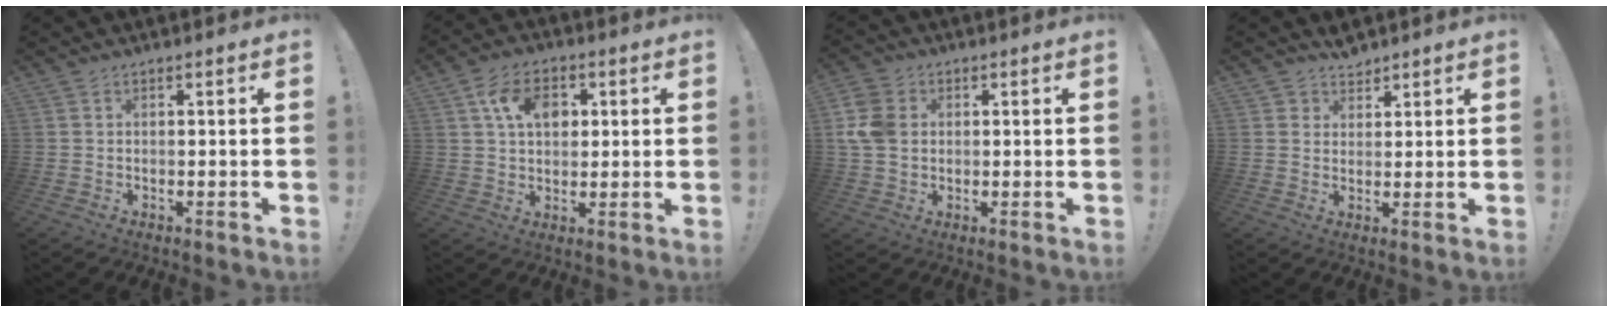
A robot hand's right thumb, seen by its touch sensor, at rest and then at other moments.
{"total": 10.4, "force": [3.4, 7.3, 6.6], "torque": [-0.101, 0.005, 0.063]}
{"total": 9.5, "force": [1.1, 7.7, 5.5], "torque": [-0.114, 0.004, 0.024]}
{"total": 4.2, "force": [3.5, 2.3, -0.1], "torque": [0.009, -0.020, 0.065]}